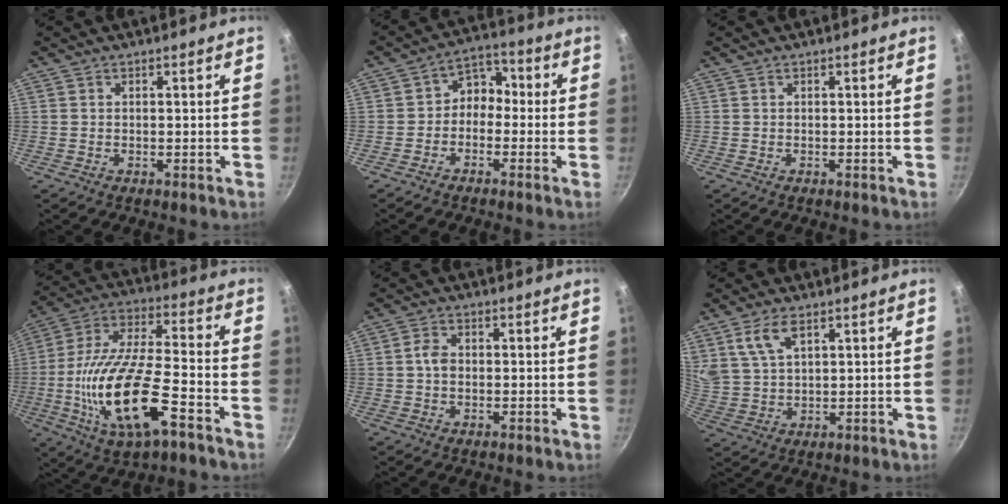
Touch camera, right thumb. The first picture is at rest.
{"total": 5.8, "force": [-1.5, 4.6, 3.1], "torque": [-0.012, 0.034, -0.041]}
{"total": 0.0}
{"total": 20.9, "force": [-7.4, 7.6, 18.0], "torque": [-0.345, 0.024, -0.142]}
{"total": 3.1, "force": [0.0, 2.3, 2.2], "torque": [-0.036, 0.009, -0.006]}
{"total": 7.3, "force": [3.9, 3.6, 5.0], "torque": [-0.090, -0.012, 0.087]}